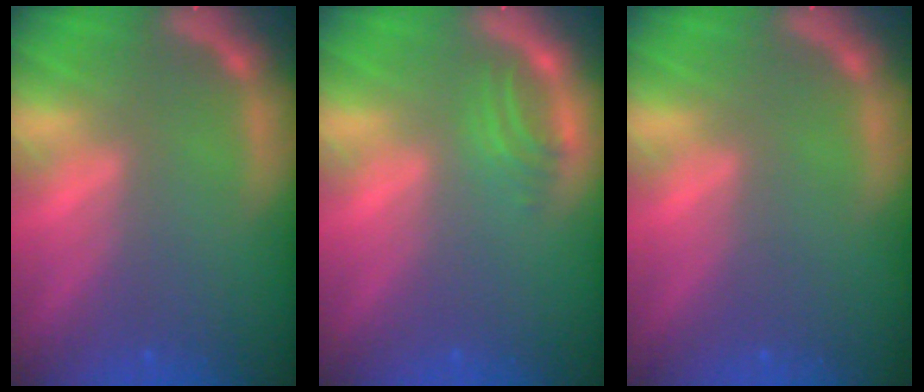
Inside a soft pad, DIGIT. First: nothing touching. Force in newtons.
{"total": 2.0}
{"total": 0.0}